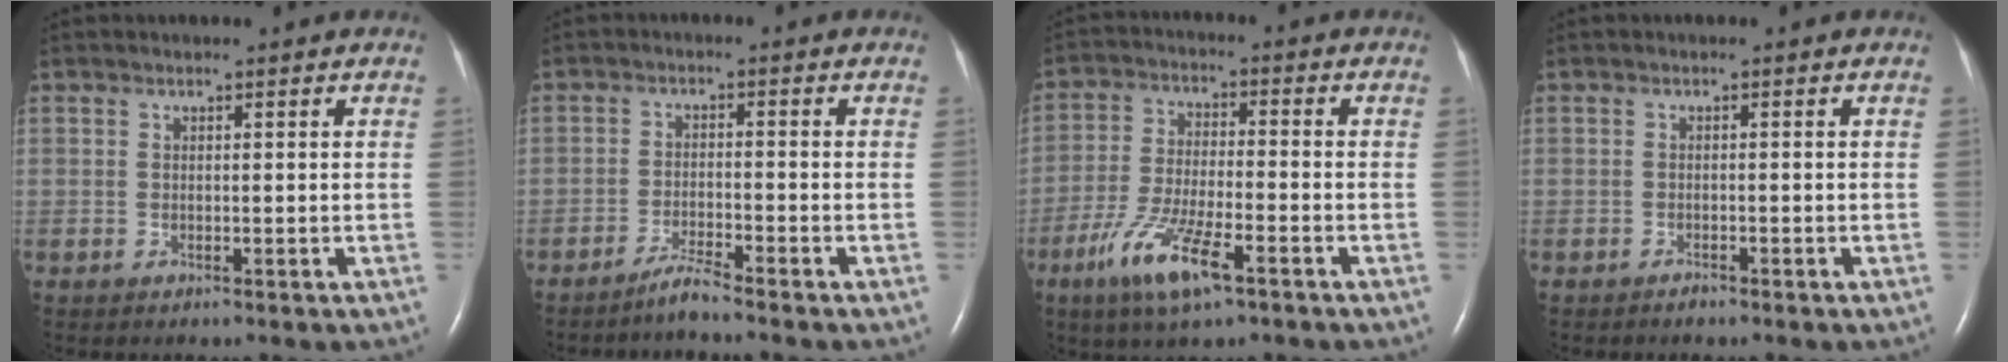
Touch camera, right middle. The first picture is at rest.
{"total": 2.9, "force": [-2.7, -0.6, 1.1], "torque": [-0.026, -0.011, -0.052]}
{"total": 10.3, "force": [-5.7, 1.9, 8.3], "torque": [-0.172, -0.017, -0.104]}
{"total": 0.8, "force": [-0.7, 0.2, 0.3], "torque": [-0.008, -0.001, -0.011]}